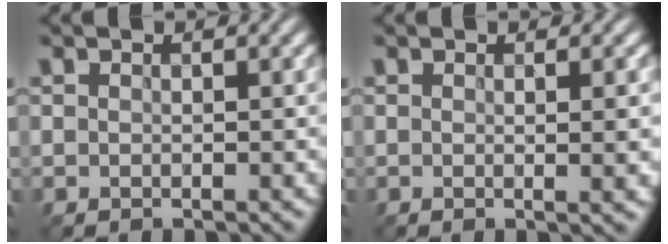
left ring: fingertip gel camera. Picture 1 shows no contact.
{"total": 3.3, "force": [0.1, 1.0, 3.1], "torque": [-0.032, 0.001, 0.000]}